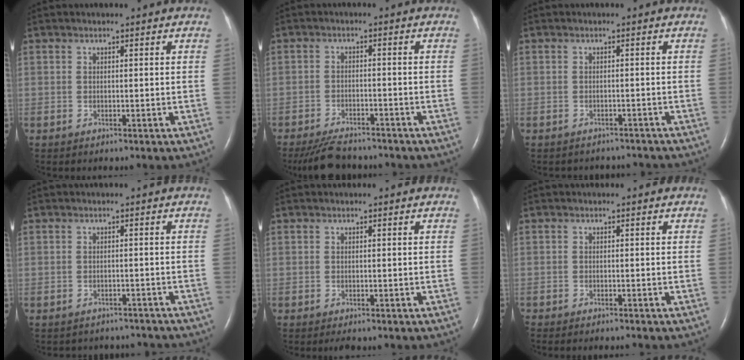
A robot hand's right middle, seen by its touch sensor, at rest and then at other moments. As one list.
[{"total": 7.3, "force": [-6.6, 1.6, 2.6], "torque": [-0.048, -0.018, -0.107]}, {"total": 5.2, "force": [-4.9, 1.5, 0.3], "torque": [-0.001, 0.000, -0.053]}, {"total": 7.5, "force": [-7.0, 2.4, 0.7], "torque": [-0.013, 0.008, -0.073]}, {"total": 0.8, "force": [-0.7, 0.1, 0.4], "torque": [-0.009, -0.003, -0.008]}, {"total": 4.2, "force": [-3.9, 0.2, 1.7], "torque": [-0.018, -0.006, -0.054]}]